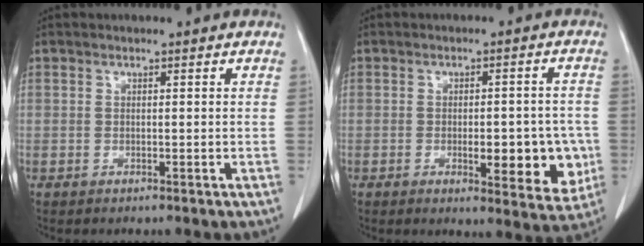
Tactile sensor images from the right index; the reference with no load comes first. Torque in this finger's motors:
{"motor_torque": [0.75, -0.52, 0.16, 0.07]}